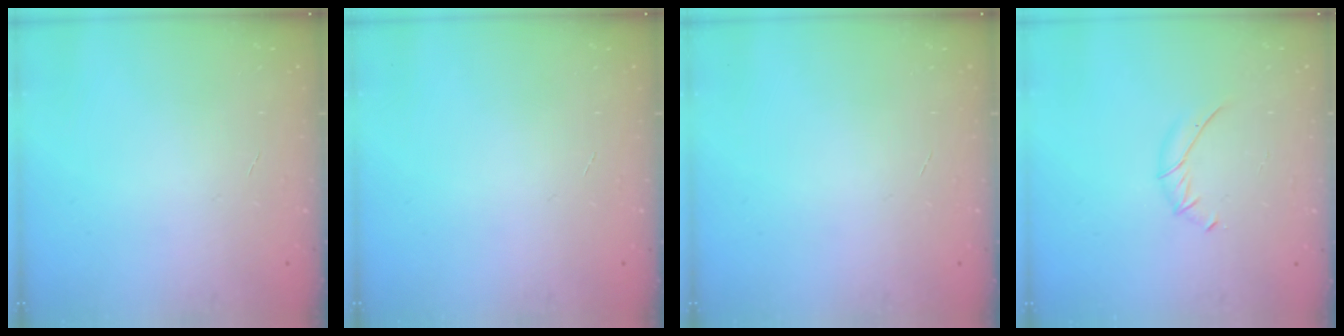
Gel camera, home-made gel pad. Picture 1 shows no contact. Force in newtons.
{"total": 0.0}
{"total": 0.0}
{"total": 6.2, "press": 6.0, "slide": 1.6}